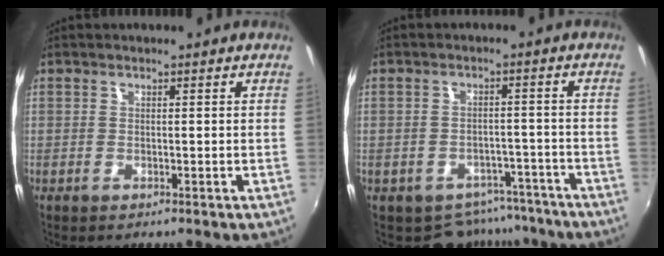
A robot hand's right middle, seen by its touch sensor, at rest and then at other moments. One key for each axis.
{"total": 8.3, "fx": -6.5, "fy": 5.0, "fz": 1.0, "tx": -0.020, "ty": 0.016, "tz": -0.072}